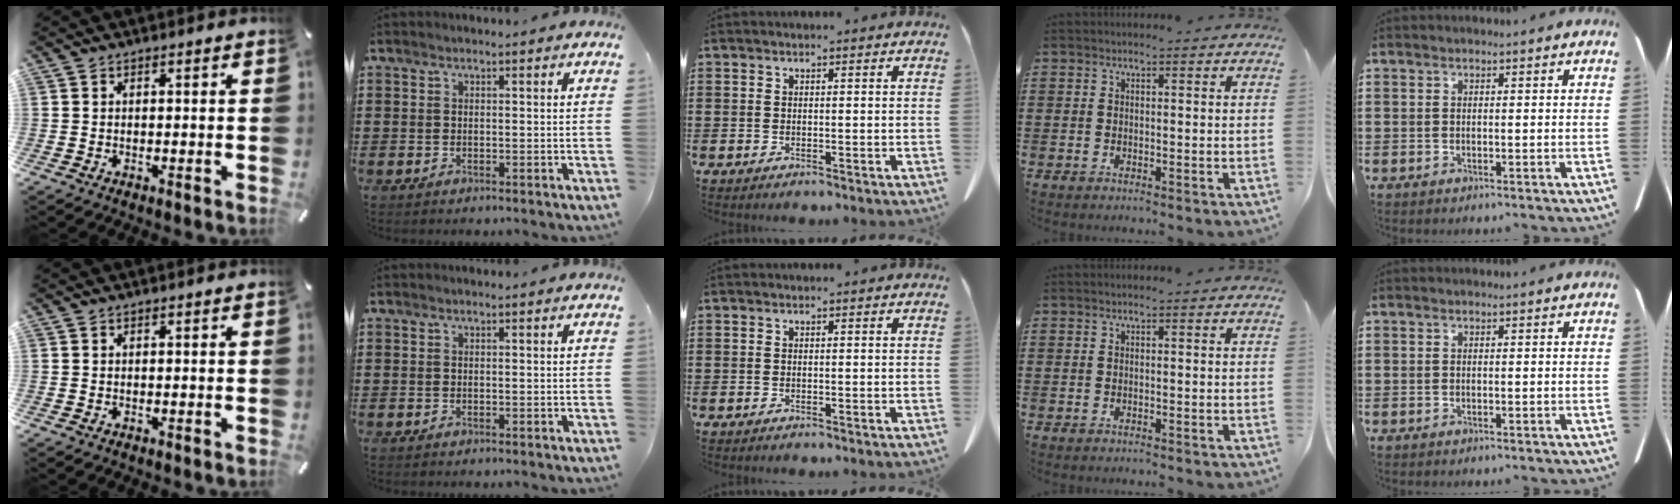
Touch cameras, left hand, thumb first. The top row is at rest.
{}